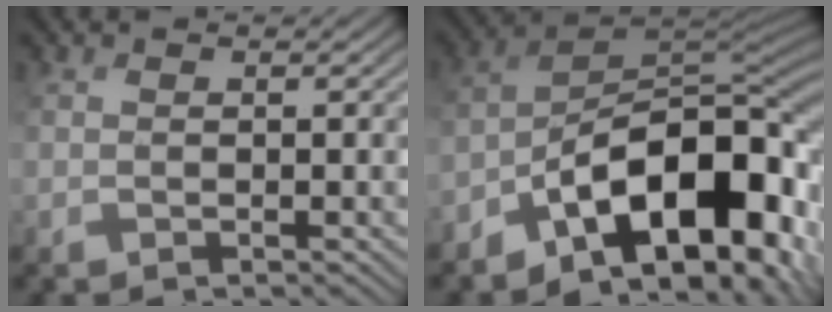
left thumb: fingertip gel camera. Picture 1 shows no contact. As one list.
[{"total": 14.5, "force": [-7.5, 7.0, 10.2], "torque": [-0.141, -0.013, -0.132]}]